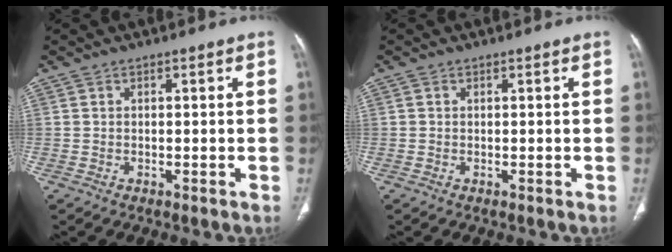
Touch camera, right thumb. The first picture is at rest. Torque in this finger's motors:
{"motor_torque": [-0.26, 0.02, -0.27, 0.07, 0.03]}